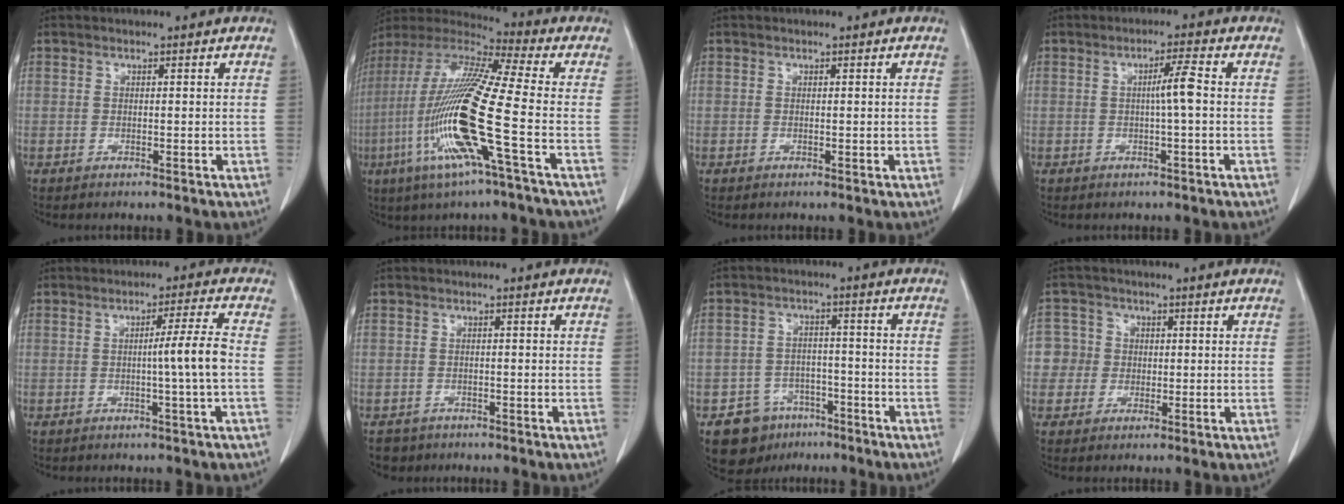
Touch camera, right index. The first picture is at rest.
{"total": 19.3, "force": [-5.3, 0.1, 18.5], "torque": [-0.393, -0.021, -0.116]}
{"total": 0.6, "force": [0.0, 0.2, 0.5], "torque": [-0.010, -0.002, 0.002]}
{"total": 3.4, "force": [0.0, -0.1, 3.4], "torque": [-0.058, 0.006, -0.001]}
{"total": 5.0, "force": [-0.7, -1.4, 4.7], "torque": [-0.070, 0.001, -0.012]}
{"total": 2.5, "force": [-1.8, 1.8, -0.2], "torque": [-0.004, 0.004, -0.030]}
{"total": 7.3, "force": [-4.6, 5.5, 1.4], "torque": [-0.020, 0.010, -0.065]}
{"total": 4.4, "force": [-0.1, 4.4, 0.0], "torque": [0.013, 0.017, -0.003]}